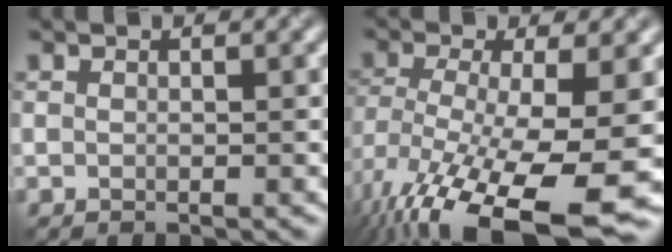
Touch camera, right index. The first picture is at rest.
{"total": 15.0, "force": [-7.4, 5.0, 12.1], "torque": [-0.241, -0.032, -0.109]}